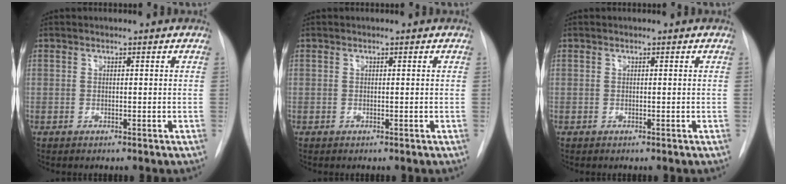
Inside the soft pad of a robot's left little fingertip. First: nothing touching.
{"total": 0.0}
{"total": 0.0}